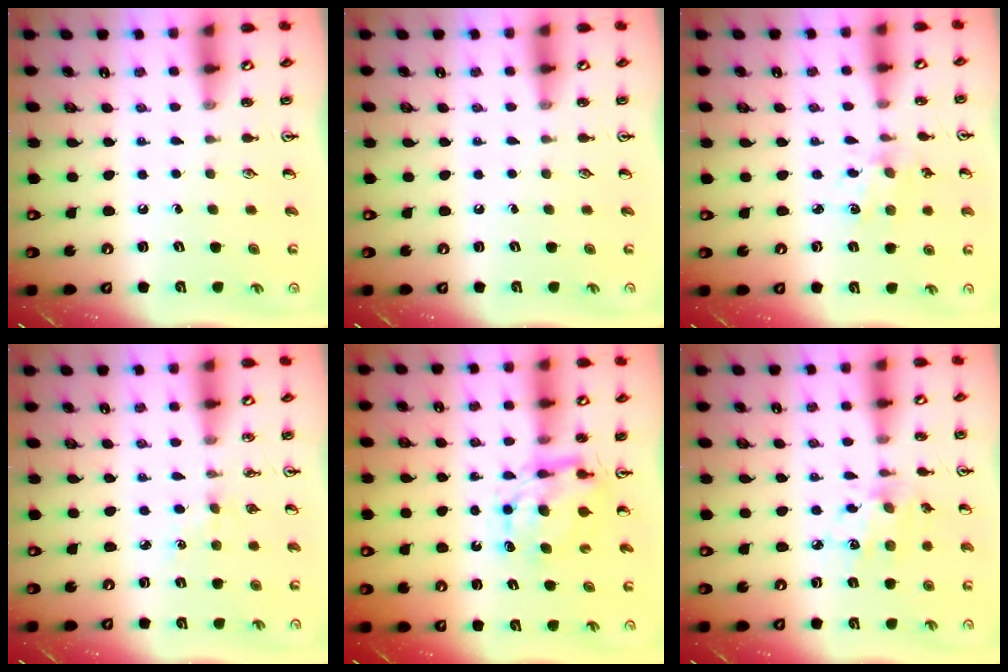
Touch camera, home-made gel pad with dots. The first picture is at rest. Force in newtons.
{"total": 0.0}
{"total": 2.1, "press": 2.1, "slide": 0.4}
{"total": 2.5, "press": 2.5, "slide": 0.4}
{"total": 7.9, "press": 7.9, "slide": 0.7}
{"total": 9.1, "press": 9.1, "slide": 0.6}